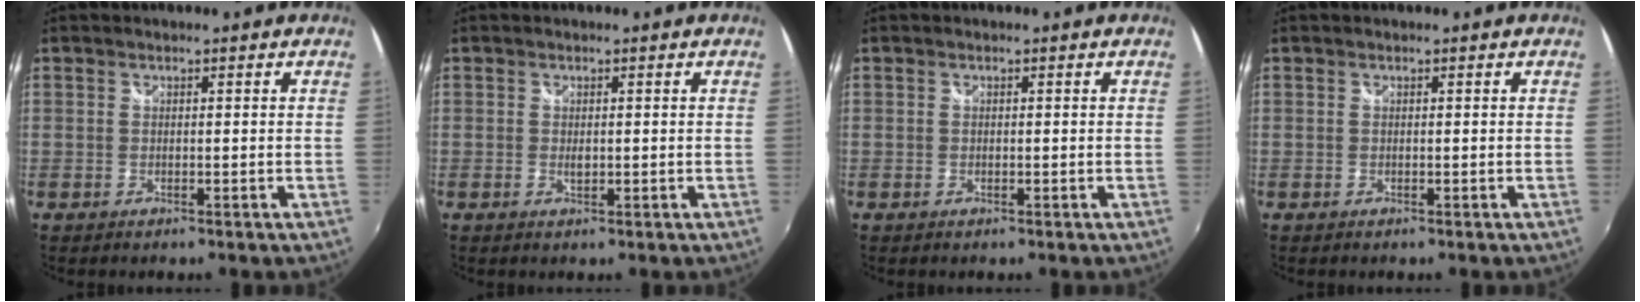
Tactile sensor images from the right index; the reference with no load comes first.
{"total": 1.1, "force": [0.1, 0.7, 0.8], "torque": [-0.014, -0.001, 0.000]}
{"total": 0.0}
{"total": 0.0}